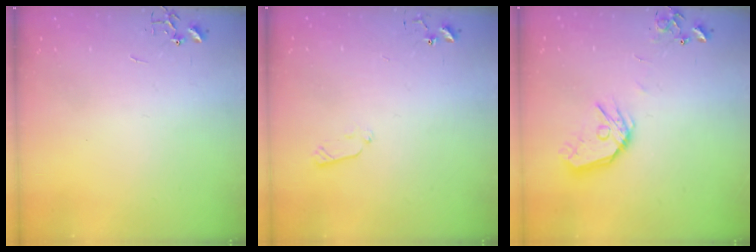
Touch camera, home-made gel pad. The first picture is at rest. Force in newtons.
{"total": 5.6, "press": 5.6, "slide": 0.8}
{"total": 12.5, "press": 12.4, "slide": 0.9}